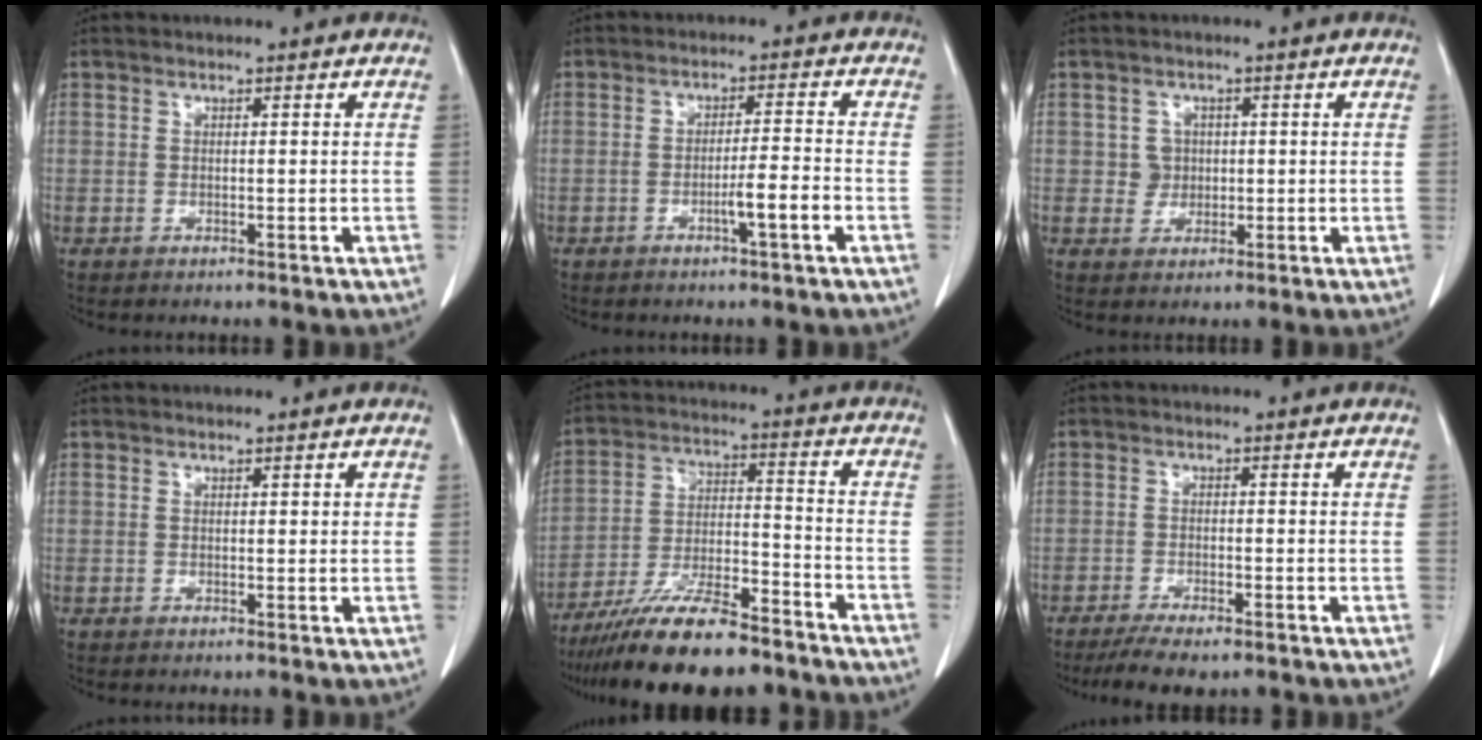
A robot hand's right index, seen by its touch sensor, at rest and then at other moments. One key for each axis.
{"total": 4.4, "fx": -2.0, "fy": -0.2, "fz": 4.0, "tx": -0.060, "ty": -0.003, "tz": -0.033}
{"total": 2.7, "fx": 0.3, "fy": 2.7, "fz": 0.4, "tx": 0.001, "ty": 0.005, "tz": 0.007}
{"total": 0.7, "fx": 0.2, "fy": 0.3, "fz": 0.6, "tx": -0.005, "ty": 0.002, "tz": 0.004}
{"total": 16.6, "fx": -13.6, "fy": 3.0, "fz": 8.9, "tx": -0.166, "ty": -0.007, "tz": -0.234}
{"total": 5.2, "fx": -4.1, "fy": 1.1, "fz": 3.0, "tx": -0.048, "ty": -0.010, "tz": -0.067}